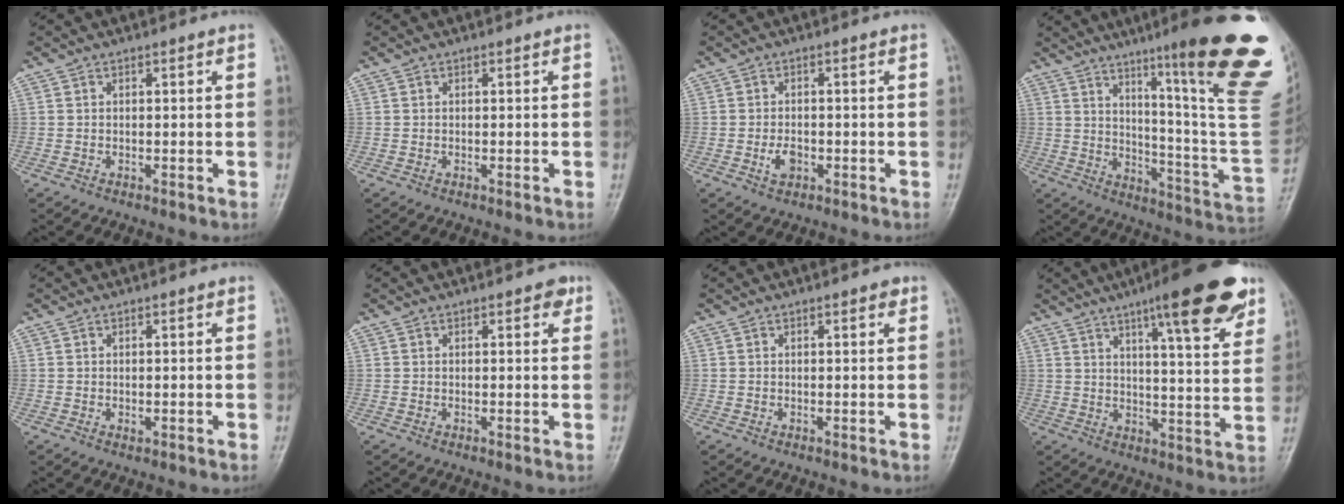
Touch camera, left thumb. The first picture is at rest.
{"total": 0.0}
{"total": 2.9, "force": [-1.0, 1.8, 2.0], "torque": [-0.034, 0.003, -0.018]}
{"total": 27.6, "force": [14.2, 2.9, 23.6], "torque": [-0.254, -0.066, 0.206]}
{"total": 1.0, "force": [0.3, 0.5, 0.8], "torque": [-0.011, -0.001, 0.007]}
{"total": 2.2, "force": [1.2, 1.0, 1.6], "torque": [-0.011, -0.002, 0.012]}
{"total": 1.3, "force": [0.8, 0.5, 1.0], "torque": [-0.009, -0.001, 0.007]}
{"total": 17.6, "force": [10.7, 3.6, 13.6], "torque": [-0.162, -0.044, 0.149]}